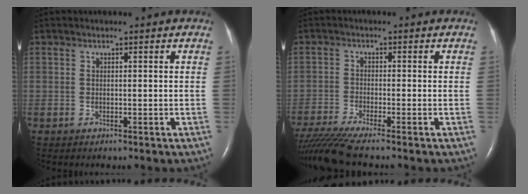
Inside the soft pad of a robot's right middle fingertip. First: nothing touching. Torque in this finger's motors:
{"motor_torque": [0.86, -0.86, 0.16, 0.09]}